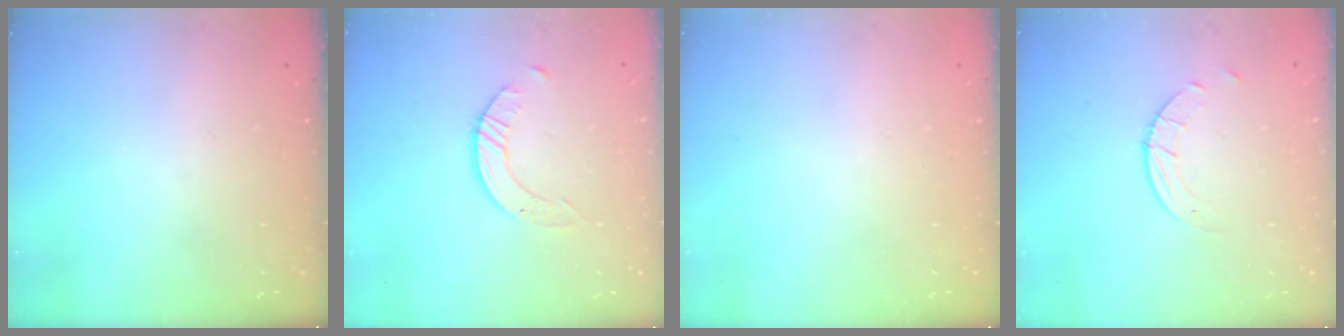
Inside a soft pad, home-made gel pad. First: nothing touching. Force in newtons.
{"total": 2.4, "press": 2.4, "slide": 0.3}
{"total": 0.0}
{"total": 4.0, "press": 4.0, "slide": 0.4}